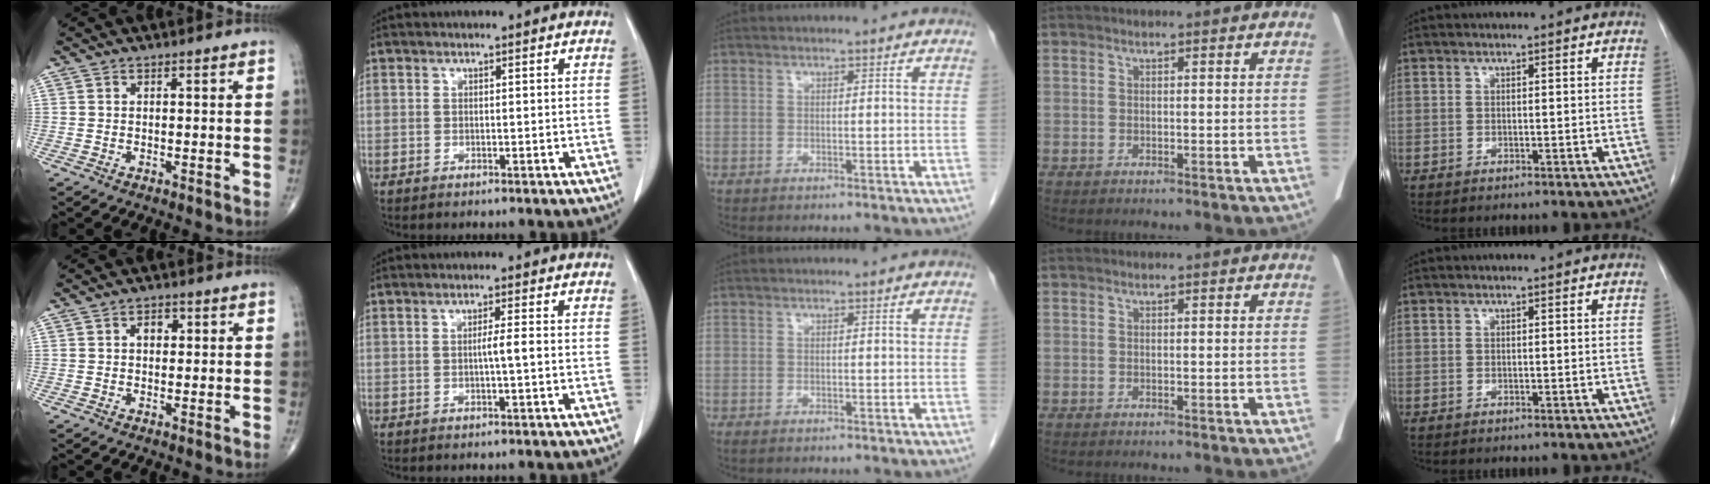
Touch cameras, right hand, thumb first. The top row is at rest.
{"thumb": {"total": 2.5, "force": [0.5, 1.8, 1.6], "torque": [-0.014, 0.005, 0.004]}, "index": {"total": 2.0, "force": [-0.3, -0.3, 2.0], "torque": [-0.033, 0.001, -0.006]}}